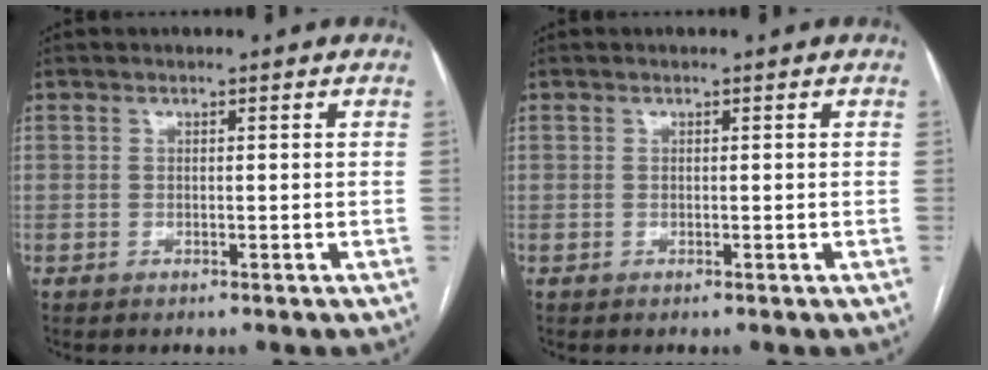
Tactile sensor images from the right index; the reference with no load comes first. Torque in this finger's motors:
{"motor_torque": [0.02, 0.04, 0.00, 0.00]}